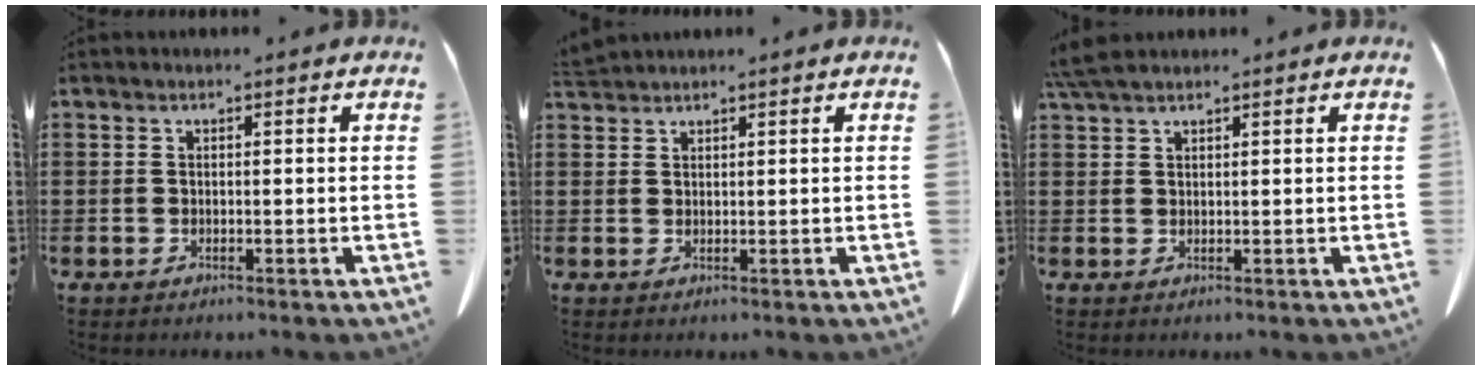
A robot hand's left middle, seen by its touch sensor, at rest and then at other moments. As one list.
[{"total": 1.6, "force": [1.6, 0.0, 0.3], "torque": [-0.010, -0.001, 0.032]}, {"total": 3.2, "force": [2.6, 0.6, 1.8], "torque": [-0.043, 0.000, 0.051]}]